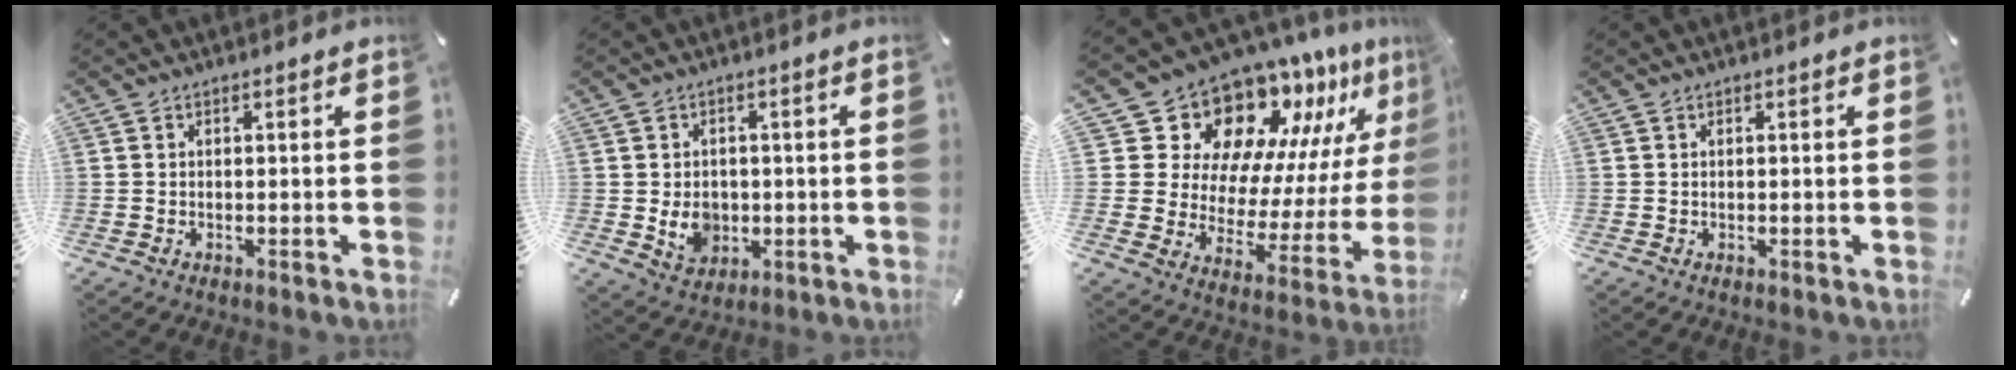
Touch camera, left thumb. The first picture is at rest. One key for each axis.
{"total": 6.7, "fx": -0.5, "fy": 5.8, "fz": 3.2, "tx": -0.049, "ty": 0.001, "tz": -0.008}
{"total": 18.0, "fx": 14.6, "fy": 9.3, "fz": 5.0, "tx": -0.082, "ty": -0.139, "tz": 0.259}
{"total": 0.0}